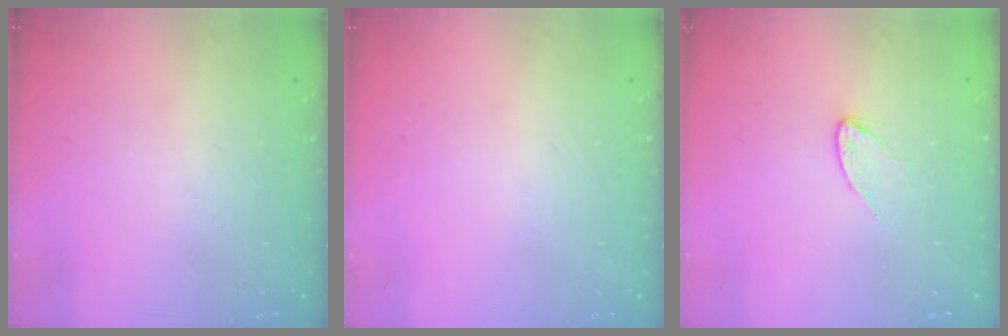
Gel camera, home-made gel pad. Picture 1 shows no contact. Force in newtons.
{"total": 0.0}
{"total": 3.8, "press": 3.7, "slide": 0.4}